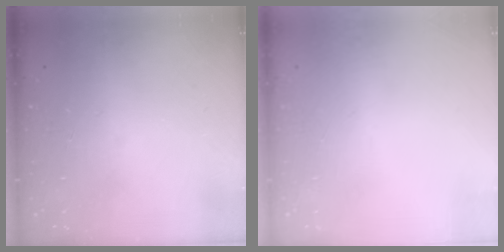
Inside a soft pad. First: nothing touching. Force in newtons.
{"total": 2.7, "press": 2.6, "slide": 0.8}